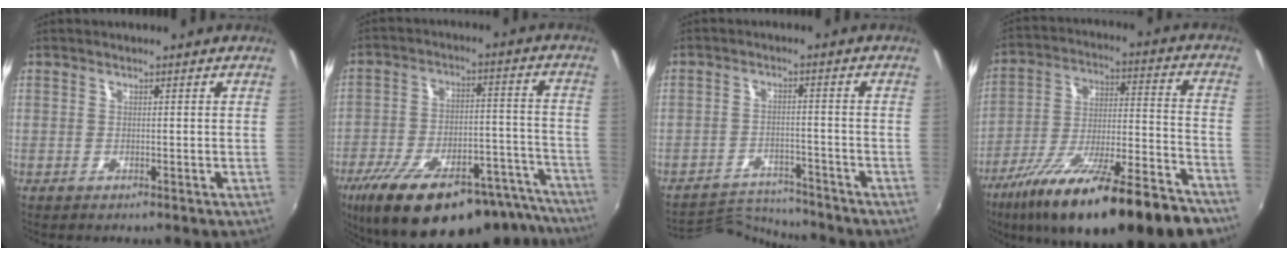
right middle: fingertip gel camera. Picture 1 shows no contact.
{"total": 28.3, "force": [-22.2, 9.0, 15.0], "torque": [-0.251, -0.019, -0.306]}
{"total": 8.5, "force": [-8.4, 0.6, 0.6], "torque": [-0.035, 0.007, -0.141]}
{"total": 26.8, "force": [-19.4, 5.1, 17.9], "torque": [-0.293, -0.058, -0.298]}